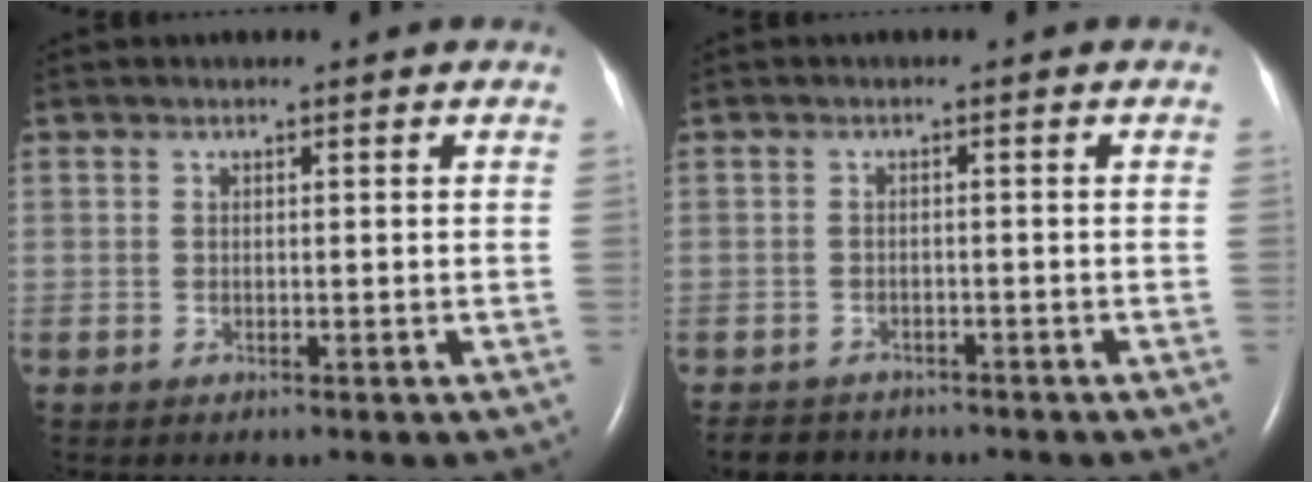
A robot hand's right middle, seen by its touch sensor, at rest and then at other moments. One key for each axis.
{"total": 4.2, "fx": -3.6, "fy": 2.0, "fz": 0.4, "tx": -0.011, "ty": -0.001, "tz": -0.052}